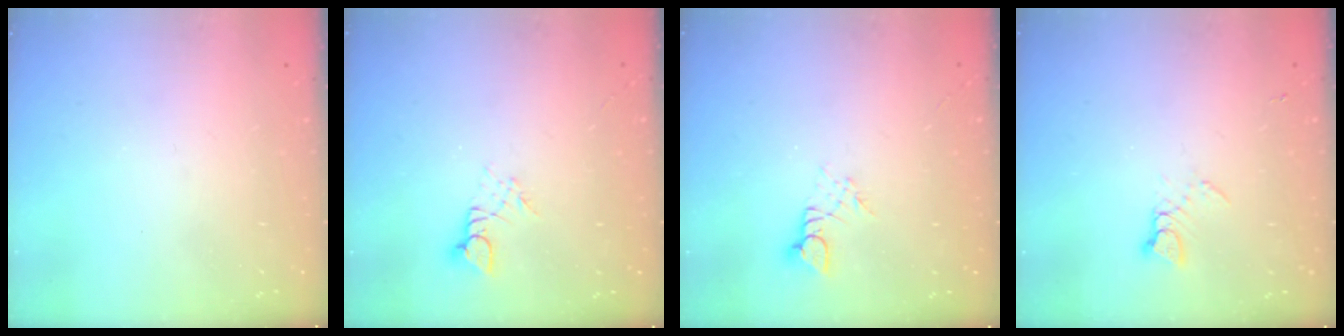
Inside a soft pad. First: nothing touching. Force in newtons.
{"total": 2.7, "press": 2.7, "slide": 0.3}
{"total": 2.7, "press": 2.7, "slide": 0.3}
{"total": 2.5, "press": 2.5, "slide": 0.3}